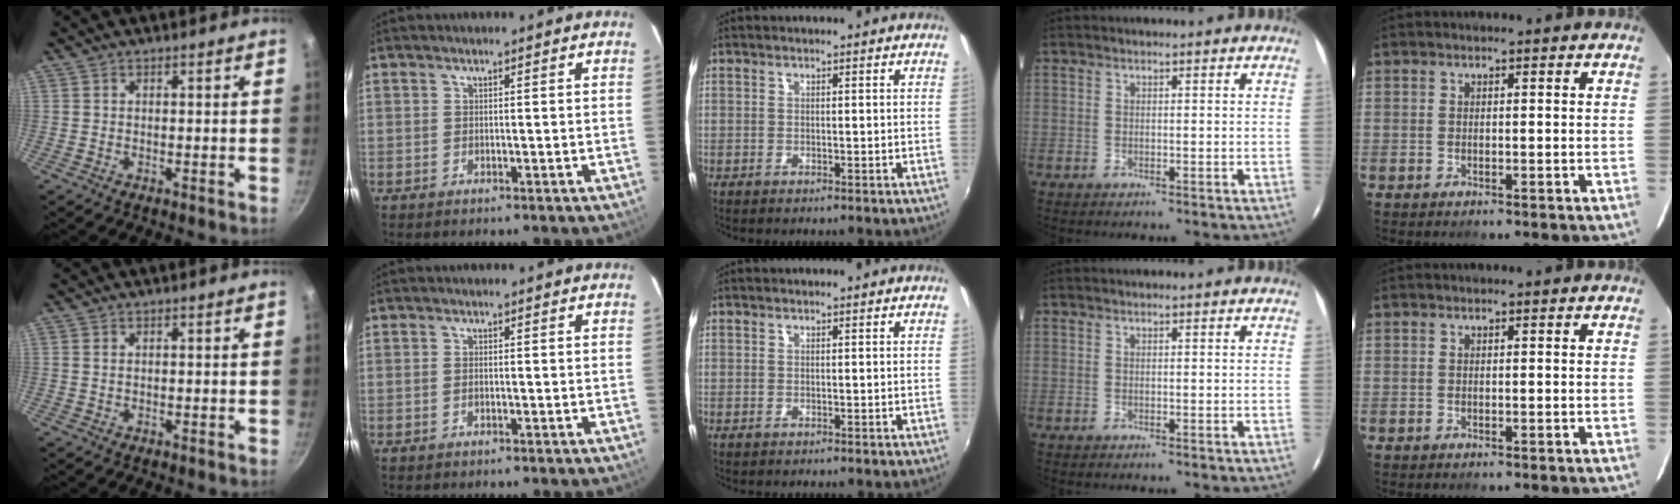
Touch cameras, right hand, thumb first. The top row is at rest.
{"thumb": {"total": 0.6, "force": [0.2, 0.3, 0.4], "torque": [-0.008, 0.000, 0.005]}, "index": {"total": 0.7, "force": [-0.1, 0.3, 0.6], "torque": [-0.013, 0.001, -0.004]}}